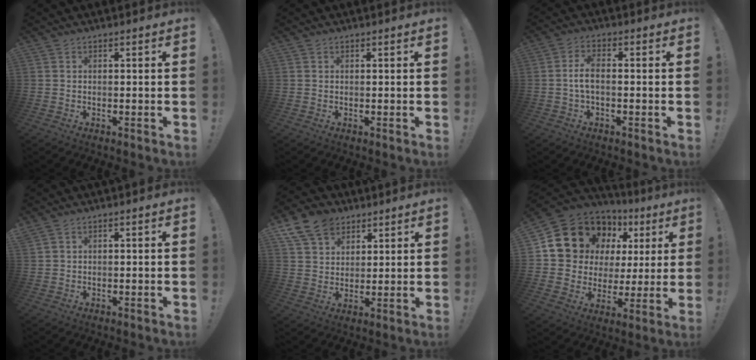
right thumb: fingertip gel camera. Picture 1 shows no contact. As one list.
[{"total": 0.0}, {"total": 5.2, "force": [-0.6, 2.1, 4.7], "torque": [-0.101, 0.005, -0.011]}, {"total": 1.2, "force": [0.9, 0.4, 0.6], "torque": [-0.016, 0.001, 0.019]}, {"total": 11.8, "force": [7.1, 8.2, 4.5], "torque": [-0.080, -0.037, 0.142]}, {"total": 14.8, "force": [9.8, 9.9, 5.0], "torque": [-0.079, -0.073, 0.199]}]